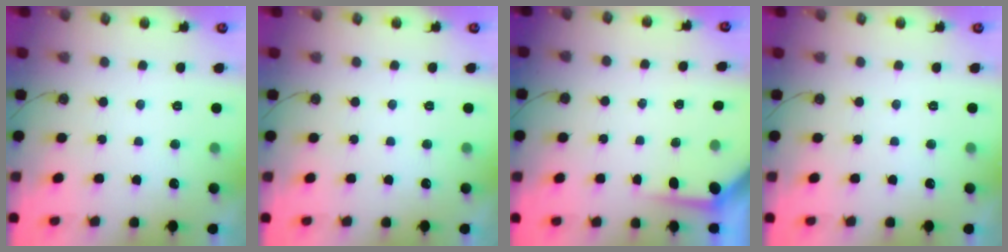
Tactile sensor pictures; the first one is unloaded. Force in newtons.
{"total": 0.0}
{"total": 3.5, "press": 3.5, "slide": 0.3}
{"total": 0.0}